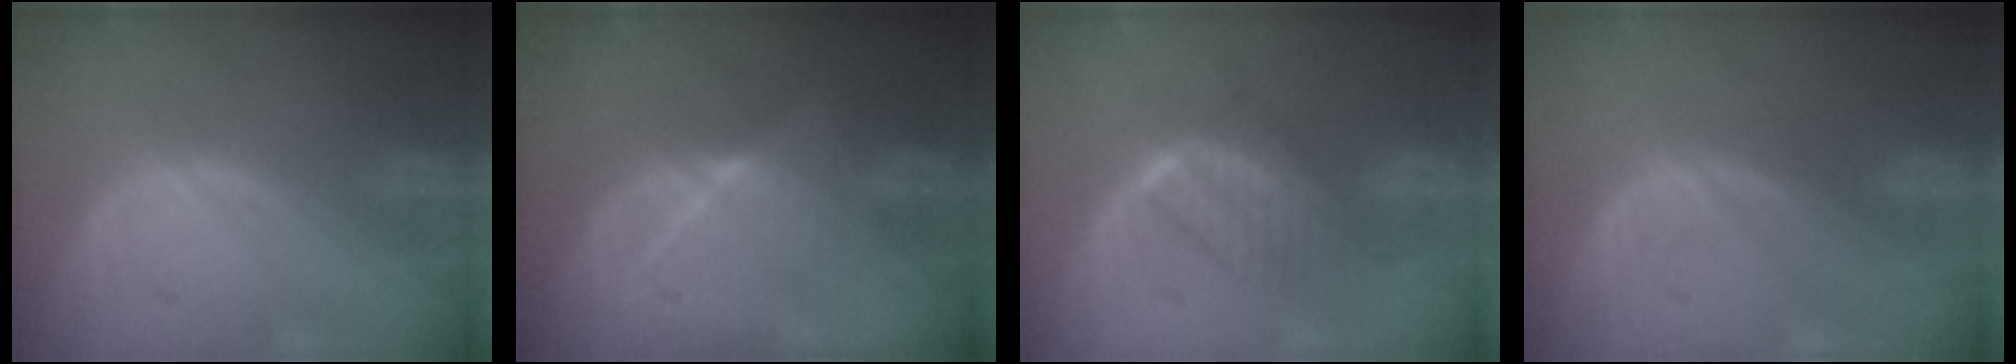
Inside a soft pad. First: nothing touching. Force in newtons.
{"total": 6.5, "press": 6.0, "slide": 2.3}
{"total": 6.7, "press": 6.1, "slide": 2.9}
{"total": 0.0}